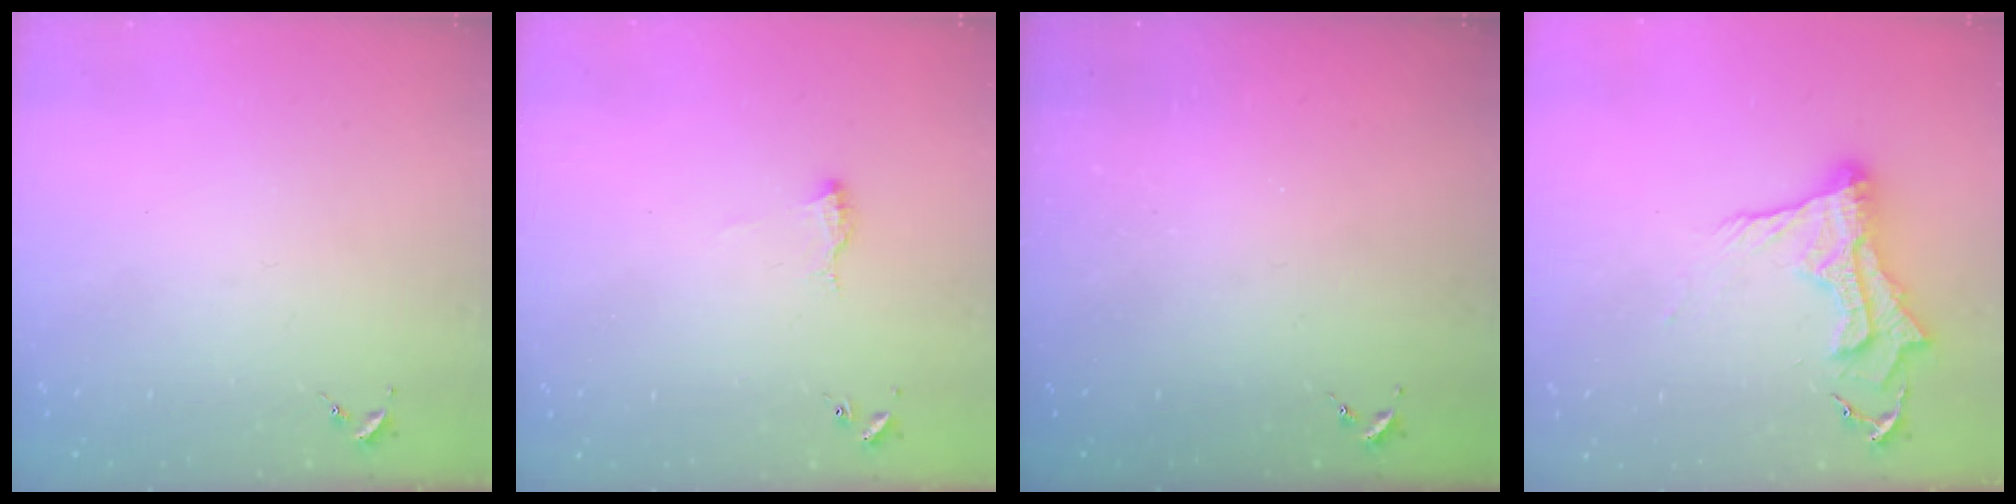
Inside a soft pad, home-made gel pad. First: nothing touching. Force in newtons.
{"total": 6.6, "press": 6.5, "slide": 0.9}
{"total": 0.0}
{"total": 13.1, "press": 13.1, "slide": 1.5}